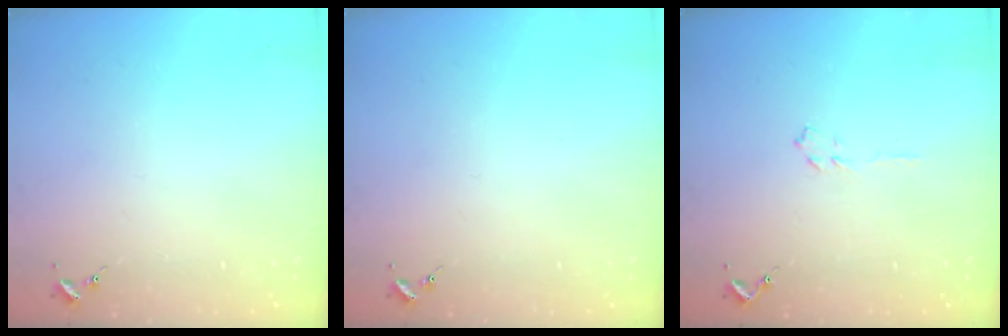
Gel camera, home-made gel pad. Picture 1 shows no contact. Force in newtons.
{"total": 0.0}
{"total": 3.5, "press": 3.4, "slide": 0.5}